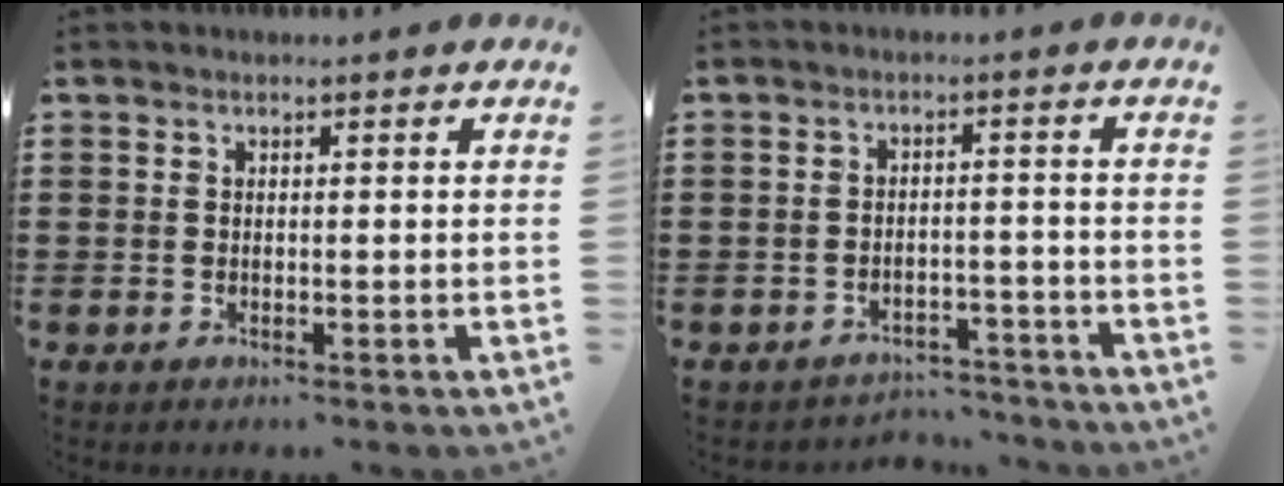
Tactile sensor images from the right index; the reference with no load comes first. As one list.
[{"total": 3.2, "force": [-3.1, 0.6, 0.3], "torque": [-0.008, 0.006, -0.064]}]